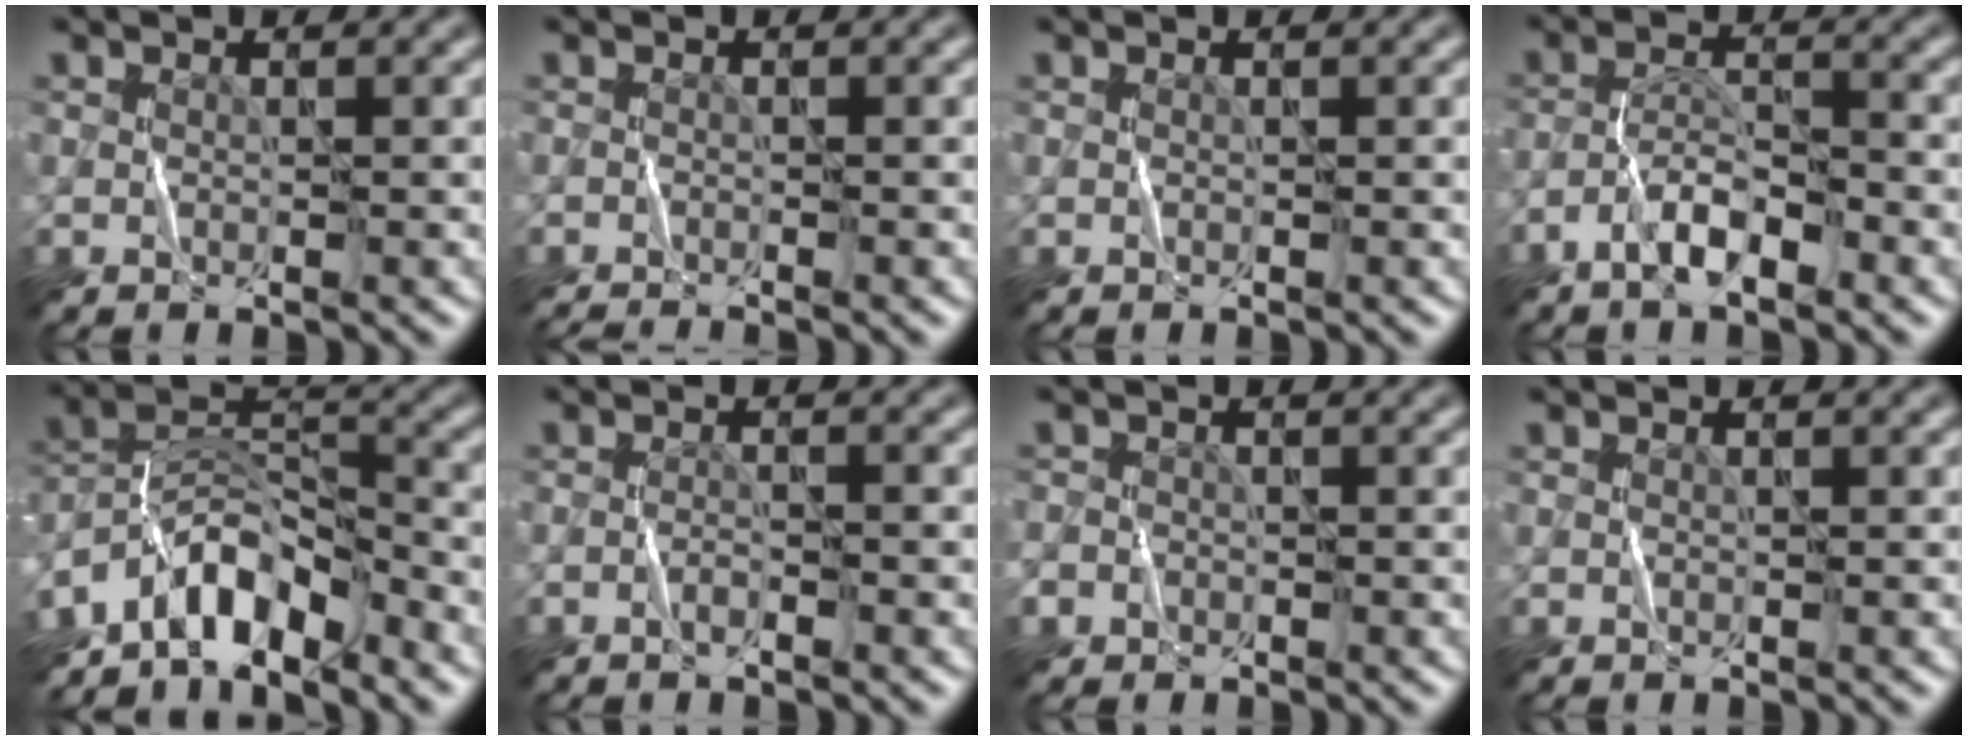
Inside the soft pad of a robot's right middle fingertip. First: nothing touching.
{"total": 1.6, "force": [-1.5, 0.0, 0.5], "torque": [-0.012, -0.004, -0.029]}
{"total": 0.0}
{"total": 3.5, "force": [-2.3, 1.0, 2.5], "torque": [-0.046, 0.010, -0.048]}
{"total": 7.1, "force": [-5.4, 2.8, 3.7], "torque": [-0.051, 0.007, -0.108]}
{"total": 1.2, "force": [-0.7, 0.2, 0.9], "torque": [-0.015, 0.004, -0.016]}
{"total": 1.8, "force": [-1.0, 1.5, 0.4], "torque": [-0.001, 0.001, -0.017]}
{"total": 0.0}